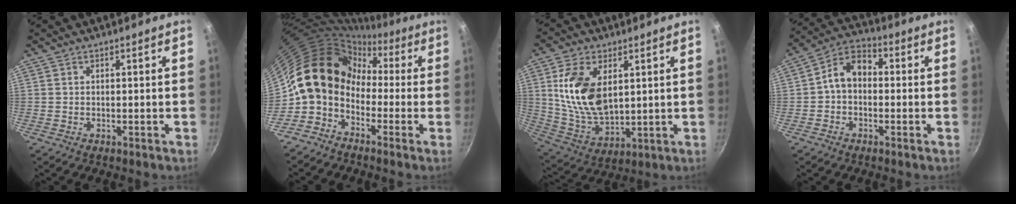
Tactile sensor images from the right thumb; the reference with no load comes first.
{"total": 14.3, "force": [-1.5, 11.5, 8.2], "torque": [-0.108, 0.053, -0.052]}
{"total": 15.3, "force": [3.9, 9.0, 11.8], "torque": [-0.211, -0.026, 0.086]}
{"total": 7.8, "force": [-0.3, 5.6, 5.4], "torque": [-0.074, 0.033, -0.025]}